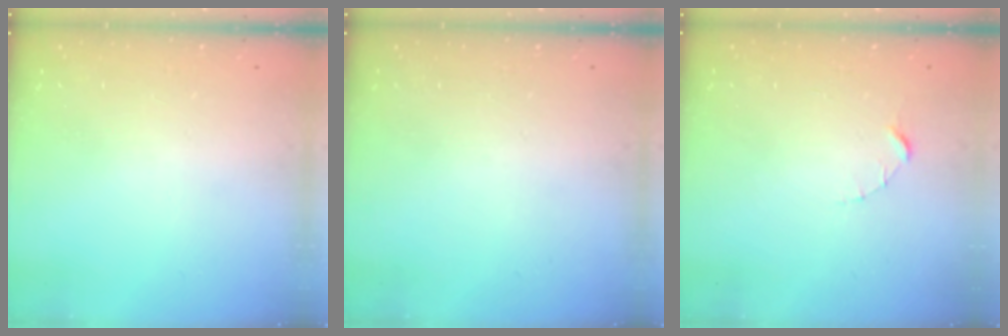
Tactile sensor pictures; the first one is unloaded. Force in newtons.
{"total": 0.0}
{"total": 1.5, "press": 1.5, "slide": 0.2}